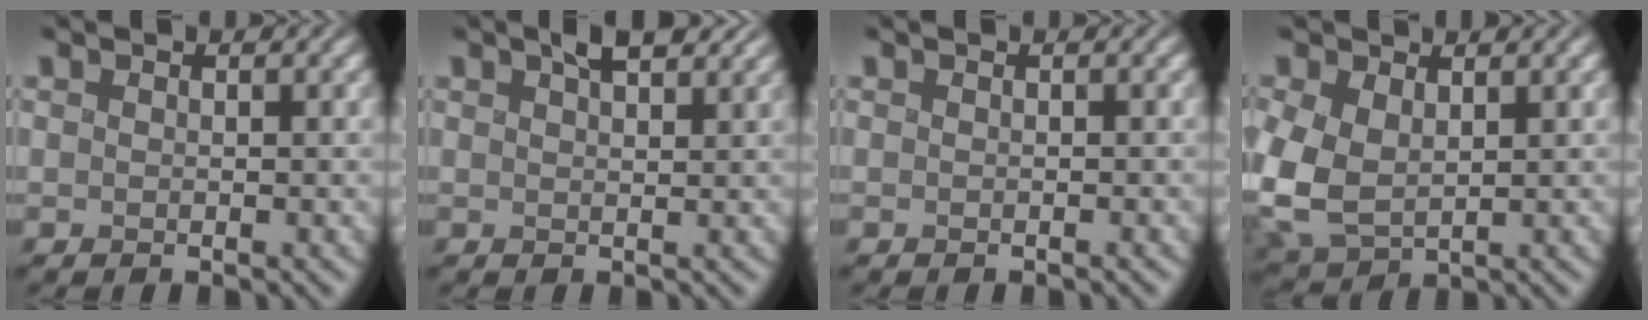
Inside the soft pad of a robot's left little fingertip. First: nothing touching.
{"total": 3.0, "force": [1.9, 1.1, 2.0], "torque": [-0.023, 0.006, 0.029]}
{"total": 0.0}
{"total": 6.5, "force": [0.1, 4.4, 4.8], "torque": [-0.136, -0.012, 0.007]}